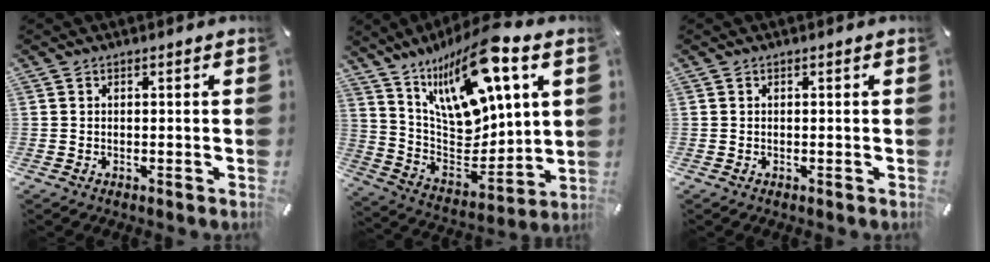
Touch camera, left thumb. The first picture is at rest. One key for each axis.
{"total": 19.0, "fx": 11.6, "fy": 8.5, "fz": 12.4, "tx": -0.222, "ty": -0.086, "tz": 0.194}
{"total": 0.0}